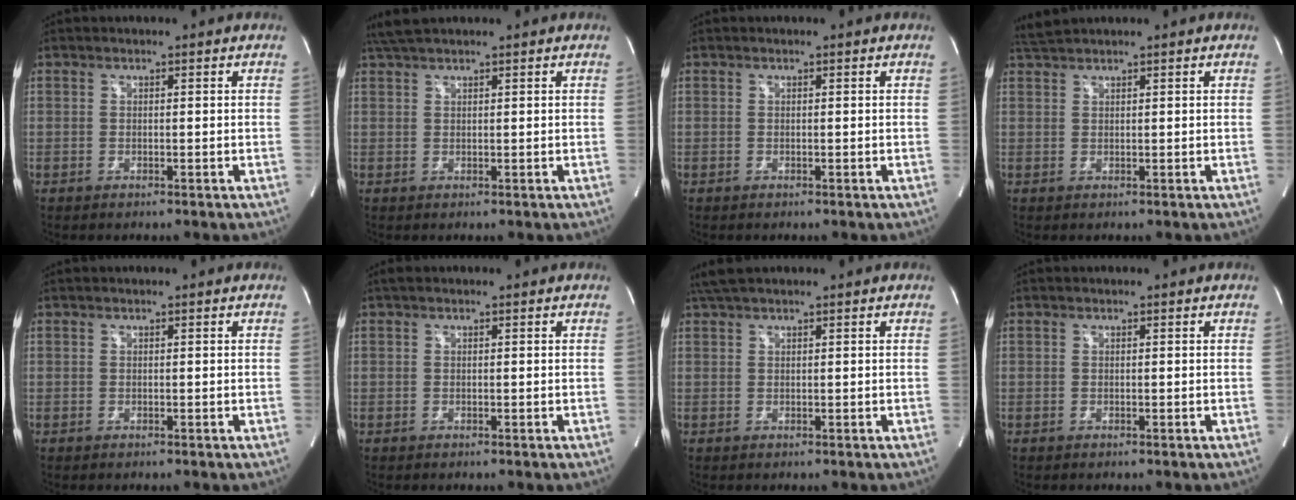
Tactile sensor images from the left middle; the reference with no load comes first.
{"total": 3.4, "force": [3.0, 0.2, 1.6], "torque": [-0.037, 0.024, 0.061]}
{"total": 0.0}
{"total": 2.1, "force": [2.0, -0.5, 0.3], "torque": [-0.013, 0.014, 0.046]}
{"total": 0.0}
{"total": 0.8, "force": [0.6, 0.4, 0.5], "torque": [-0.015, 0.015, 0.008]}
{"total": 3.5, "force": [3.0, 0.4, 1.8], "torque": [-0.039, 0.029, 0.059]}
{"total": 0.0}